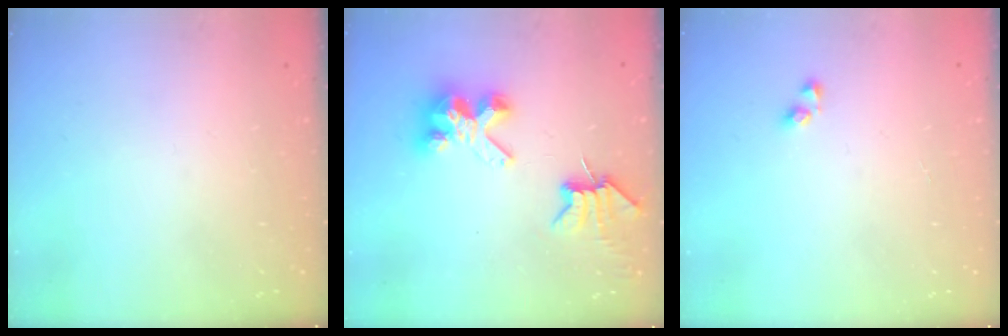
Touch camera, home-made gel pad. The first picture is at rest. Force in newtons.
{"total": 7.3, "press": 7.2, "slide": 0.8}
{"total": 2.9, "press": 2.9, "slide": 0.3}